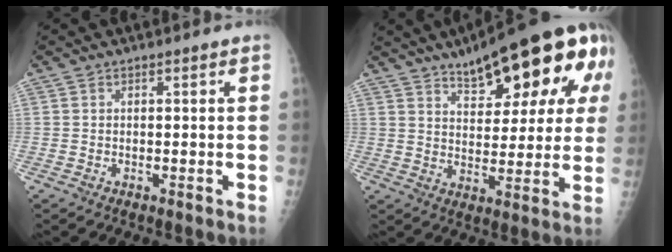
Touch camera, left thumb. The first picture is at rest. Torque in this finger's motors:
{"motor_torque": [0.54, 0.63, 1.56, -1.18, 0.29]}